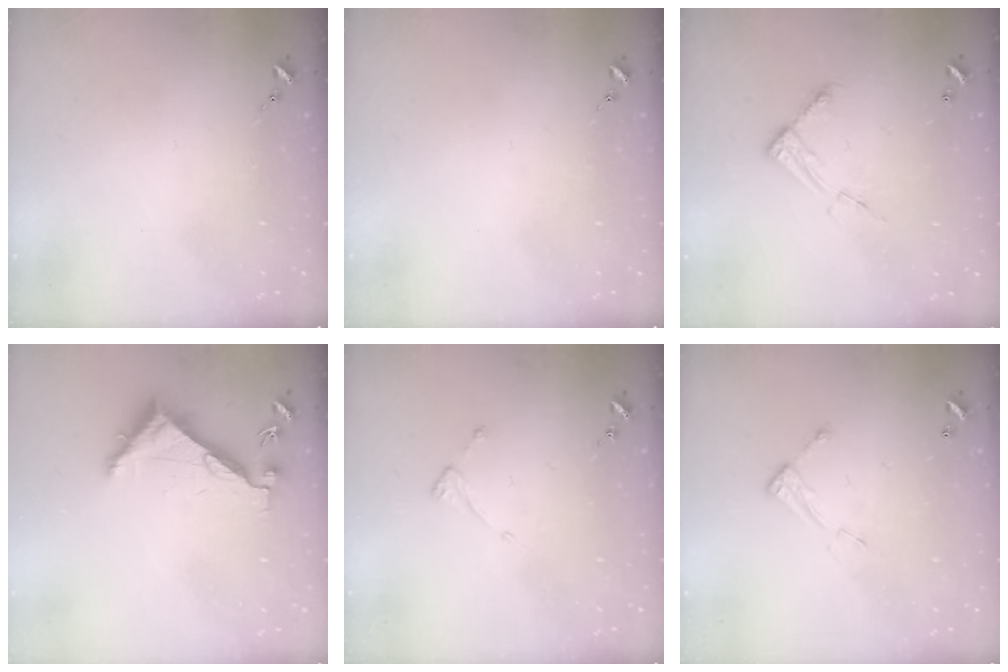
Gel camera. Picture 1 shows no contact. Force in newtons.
{"total": 0.0}
{"total": 8.7, "press": 8.7, "slide": 0.4}
{"total": 7.2, "press": 7.2, "slide": 0.3}
{"total": 3.6, "press": 3.6, "slide": 0.2}
{"total": 6.6, "press": 6.6, "slide": 0.2}